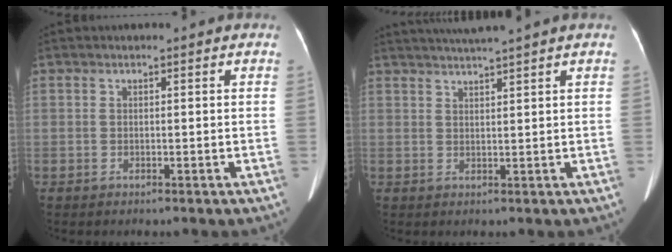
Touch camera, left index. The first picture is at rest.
{"total": 5.0, "force": [4.3, -1.4, 2.1], "torque": [-0.034, 0.014, 0.075]}